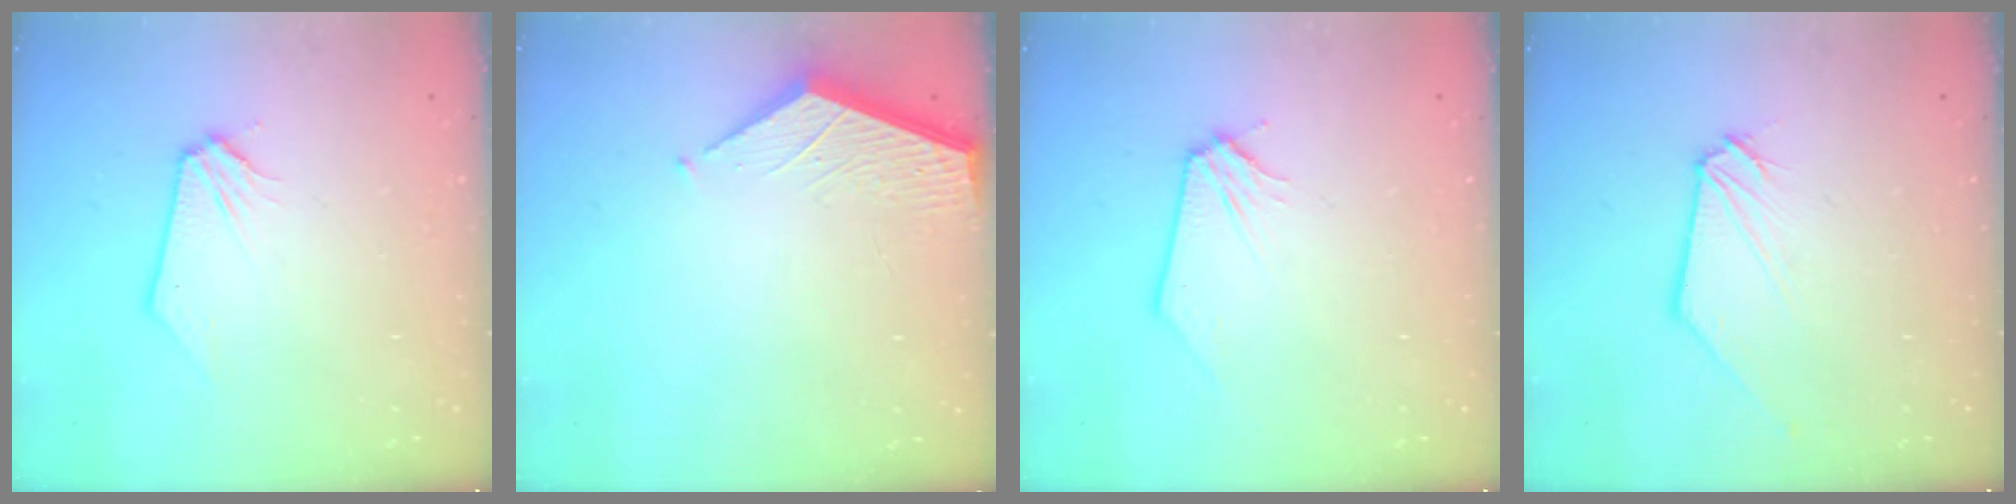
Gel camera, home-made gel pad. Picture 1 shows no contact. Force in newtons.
{"total": 3.3, "press": 3.2, "slide": 0.4}
{"total": 0.0}
{"total": 0.0}